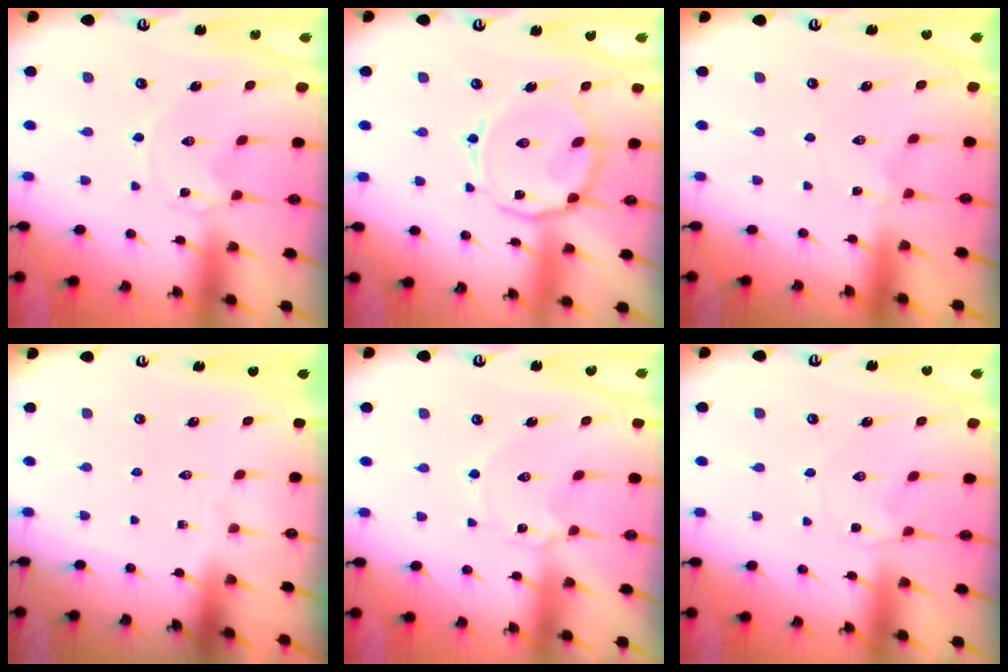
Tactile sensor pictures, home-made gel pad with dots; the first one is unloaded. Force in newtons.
{"total": 12.2, "press": 12.1, "slide": 1.2}
{"total": 0.8, "press": 0.7, "slide": 0.3}
{"total": 0.0}
{"total": 2.2, "press": 2.2, "slide": 0.3}
{"total": 1.8, "press": 1.8, "slide": 0.4}